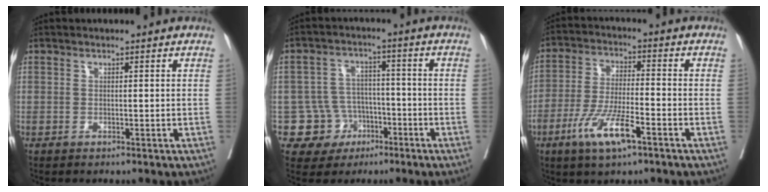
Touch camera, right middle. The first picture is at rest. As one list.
[{"total": 7.1, "force": [-3.0, 6.4, 0.8], "torque": [-0.010, 0.013, -0.041]}, {"total": 9.4, "force": [-5.0, 1.8, 7.7], "torque": [-0.157, -0.011, -0.093]}]